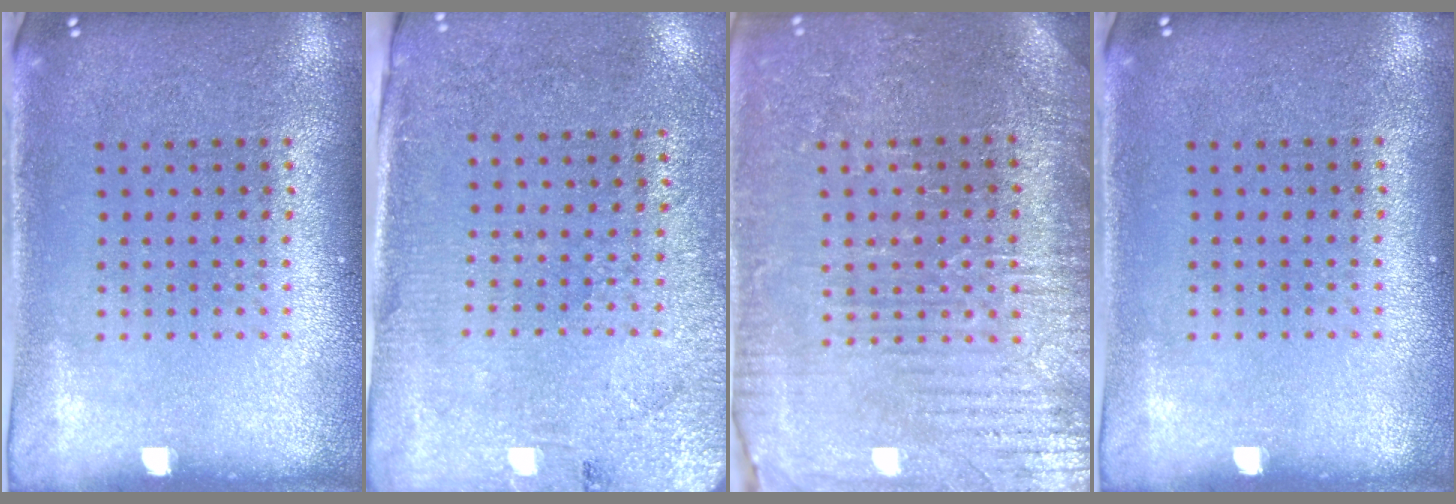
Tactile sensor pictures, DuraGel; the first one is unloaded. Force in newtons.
{"total": 2.8, "press": 2.4, "slide": 1.3}
{"total": 3.8, "press": 3.7, "slide": 1.0}
{"total": 0.0}